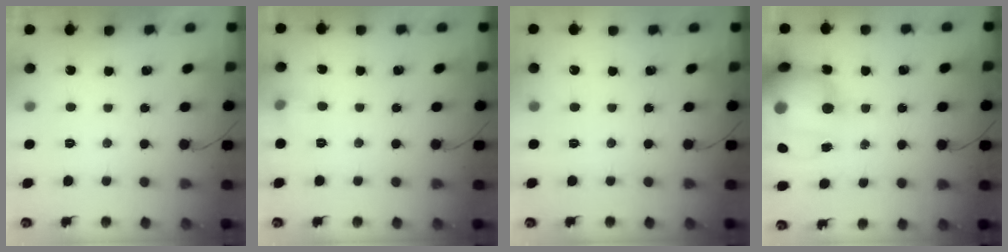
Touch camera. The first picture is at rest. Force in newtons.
{"total": 4.8, "press": 4.5, "slide": 1.4}
{"total": 0.0}
{"total": 26.4, "press": 25.8, "slide": 5.3}